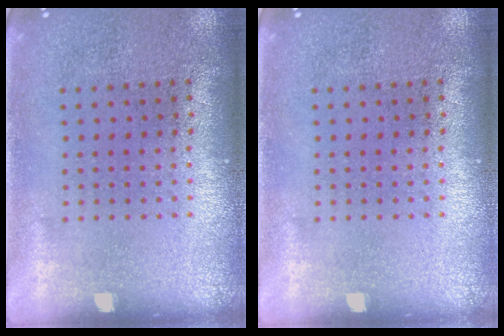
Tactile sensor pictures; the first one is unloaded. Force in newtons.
{"total": 0.0}